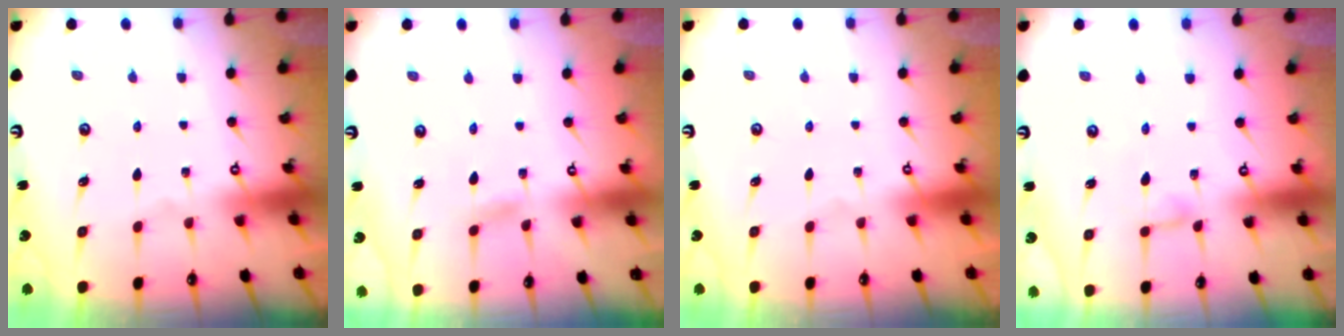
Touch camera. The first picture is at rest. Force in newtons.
{"total": 3.2, "press": 3.2, "slide": 0.4}
{"total": 0.0}
{"total": 3.6, "press": 3.6, "slide": 0.3}